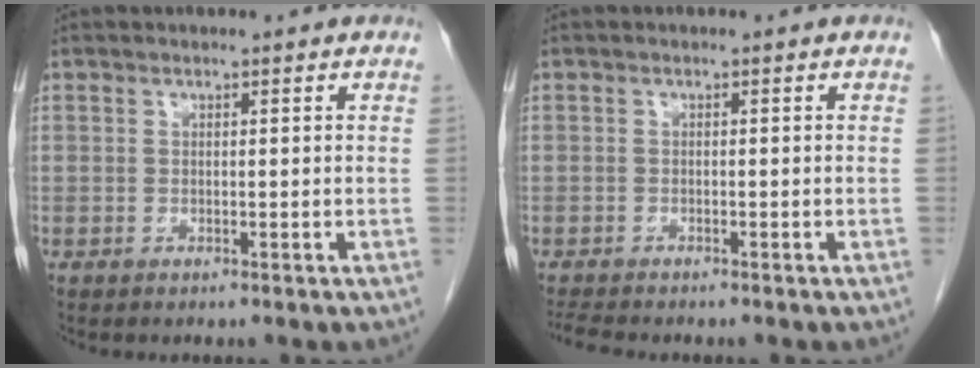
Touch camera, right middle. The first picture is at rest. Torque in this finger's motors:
{"motor_torque": [0.34, -0.23, 0.03, 0.00]}